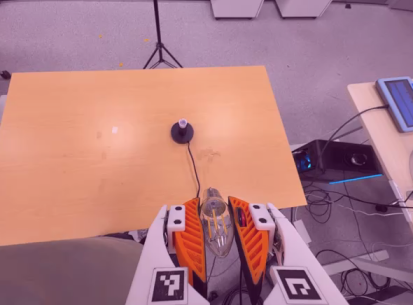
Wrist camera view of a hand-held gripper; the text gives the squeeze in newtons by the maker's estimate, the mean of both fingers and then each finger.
{"total": 22.3, "left": 23.6, "right": 20.9}